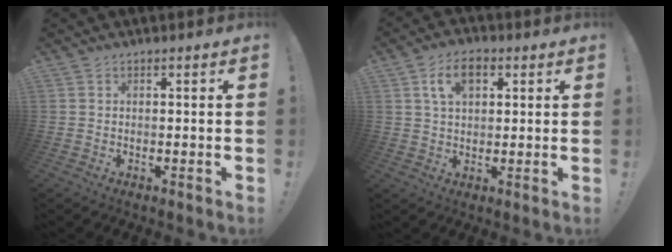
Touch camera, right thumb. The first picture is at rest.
{"total": 8.6, "force": [3.4, 5.1, 6.1], "torque": [-0.101, 0.010, 0.062]}